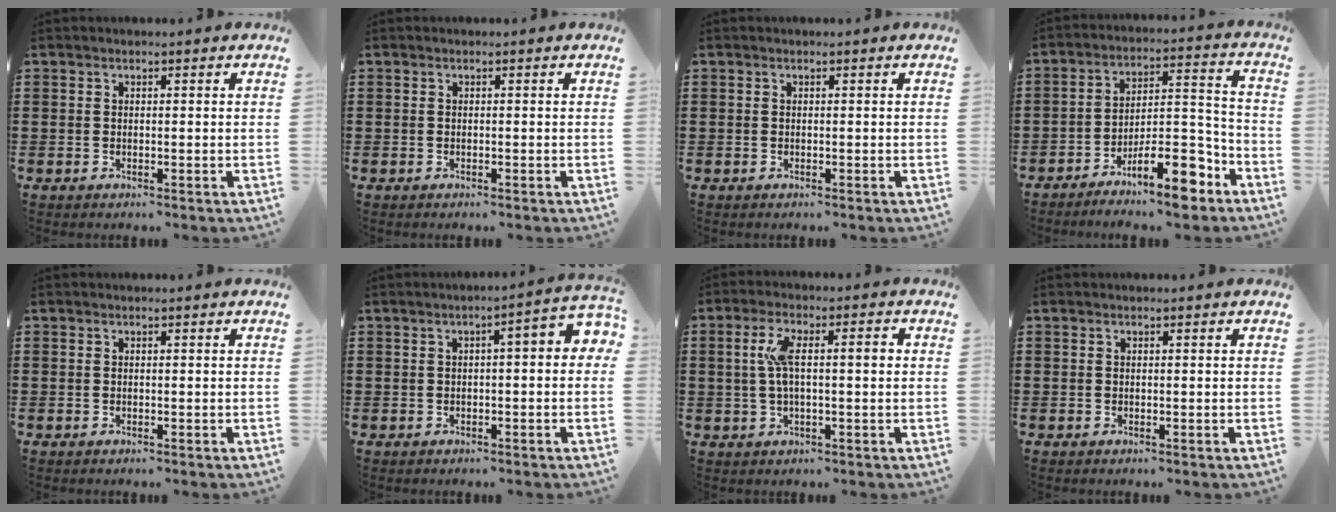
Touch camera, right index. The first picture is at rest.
{"total": 0.0}
{"total": 0.0}
{"total": 11.4, "force": [-7.5, 3.1, 8.0], "torque": [-0.119, 0.021, -0.134]}
{"total": 0.0}
{"total": 2.9, "force": [-0.3, 0.6, 2.8], "torque": [-0.045, -0.002, -0.010]}
{"total": 5.9, "force": [0.6, 1.5, 5.7], "torque": [-0.107, 0.005, 0.006]}
{"total": 0.0}